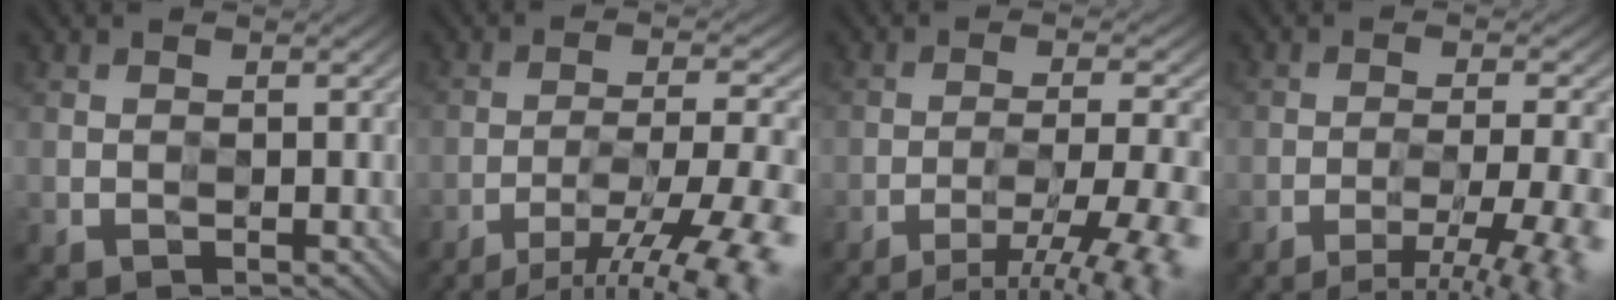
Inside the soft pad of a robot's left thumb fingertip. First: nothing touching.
{"total": 15.0, "force": [-10.9, 3.5, 9.8], "torque": [-0.153, -0.011, -0.141]}
{"total": 12.4, "force": [-8.5, 2.5, 8.7], "torque": [-0.140, -0.003, -0.108]}
{"total": 10.3, "force": [-6.5, 1.9, 7.7], "torque": [-0.120, -0.001, -0.086]}